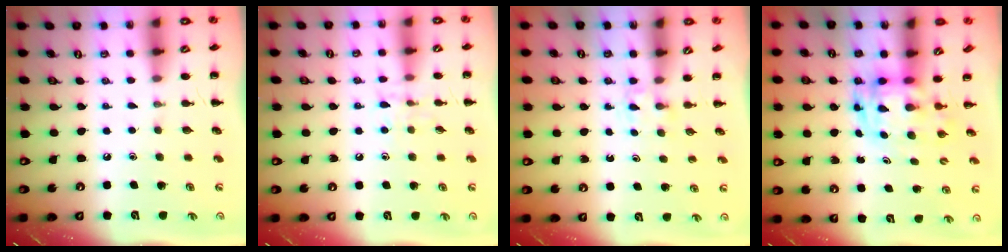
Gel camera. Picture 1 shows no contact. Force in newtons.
{"total": 5.8, "press": 5.7, "slide": 0.9}
{"total": 1.4, "press": 1.2, "slide": 0.8}
{"total": 3.2, "press": 3.1, "slide": 0.6}